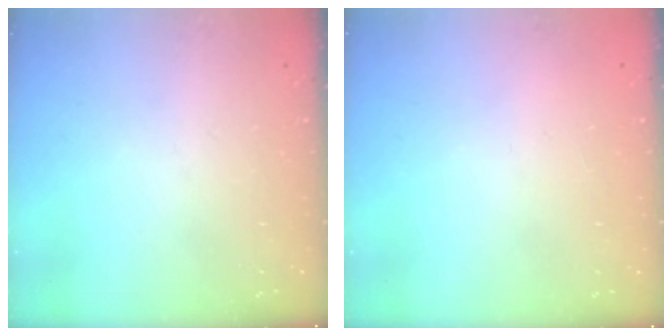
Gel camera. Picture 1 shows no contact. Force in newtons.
{"total": 2.2, "press": 2.2, "slide": 0.1}